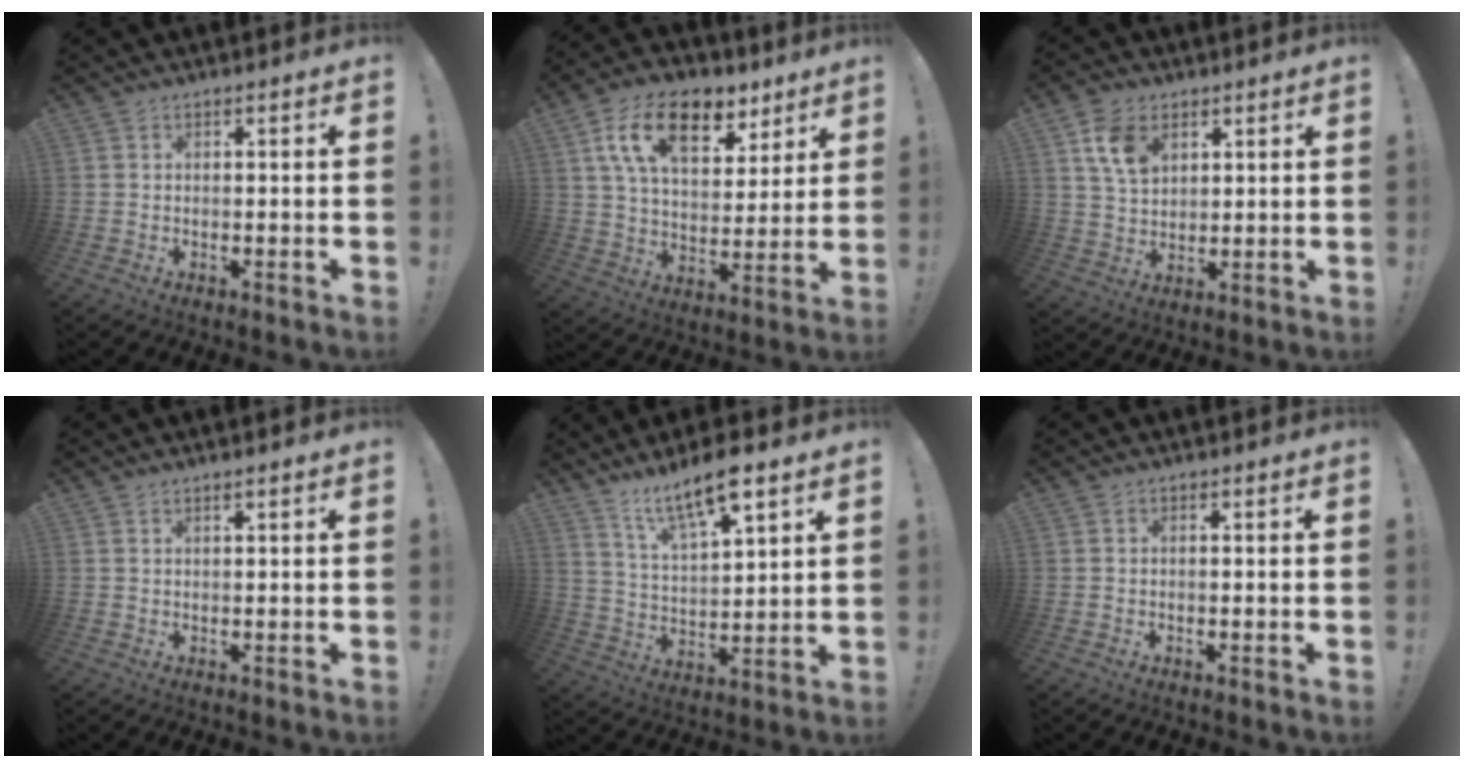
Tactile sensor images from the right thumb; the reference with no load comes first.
{"total": 18.4, "force": [9.5, 10.6, 11.6], "torque": [-0.185, -0.037, 0.168]}
{"total": 10.8, "force": [5.5, 7.4, 5.7], "torque": [-0.088, -0.015, 0.107]}
{"total": 0.9, "force": [0.7, -0.1, 0.5], "torque": [-0.002, -0.004, 0.011]}
{"total": 12.6, "force": [9.3, 3.2, 7.9], "torque": [-0.133, -0.060, 0.160]}
{"total": 0.0}